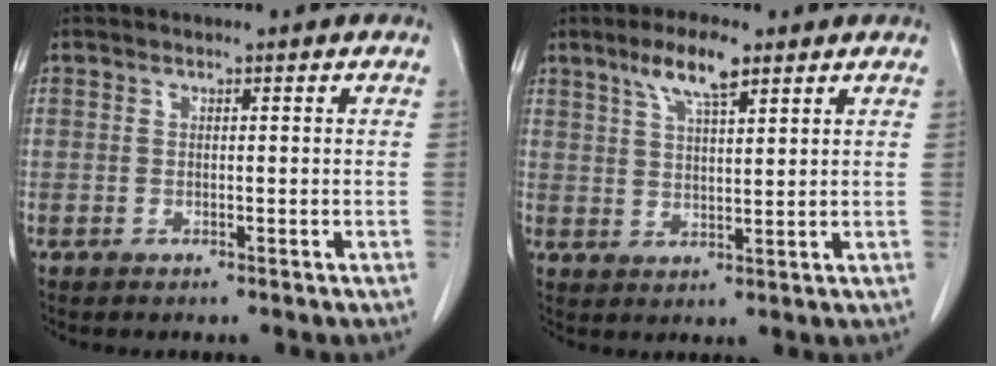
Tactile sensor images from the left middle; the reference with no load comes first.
{"total": 6.5, "force": [4.2, 1.3, 4.9], "torque": [-0.095, 0.007, 0.075]}